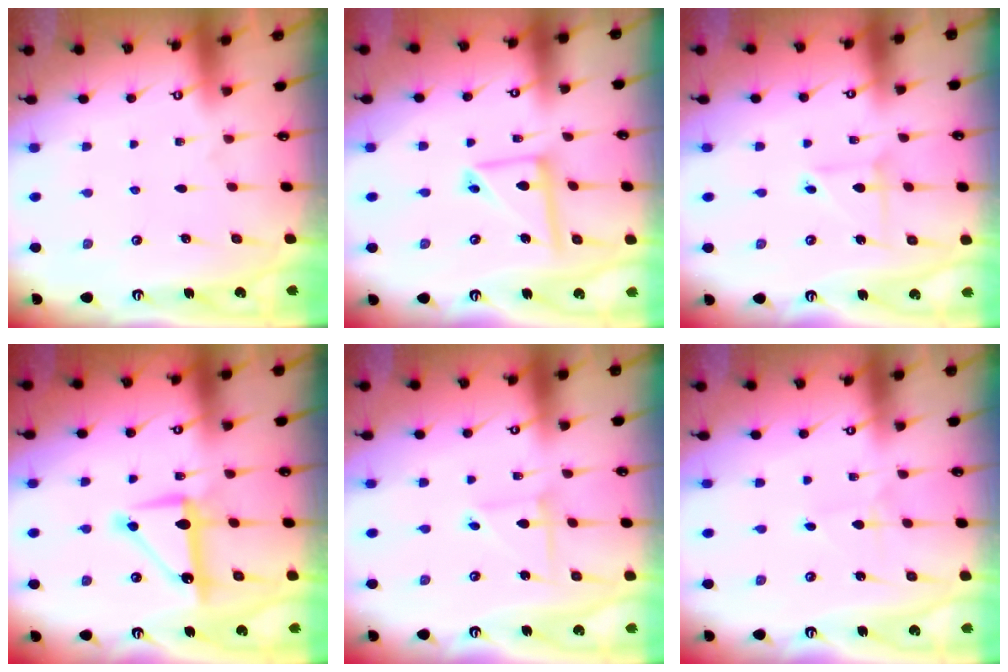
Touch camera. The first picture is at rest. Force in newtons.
{"total": 9.7, "press": 9.7, "slide": 0.8}
{"total": 3.3, "press": 3.3, "slide": 0.4}
{"total": 11.3, "press": 11.3, "slide": 0.6}
{"total": 3.4, "press": 3.4, "slide": 0.3}
{"total": 1.3, "press": 1.3, "slide": 0.1}